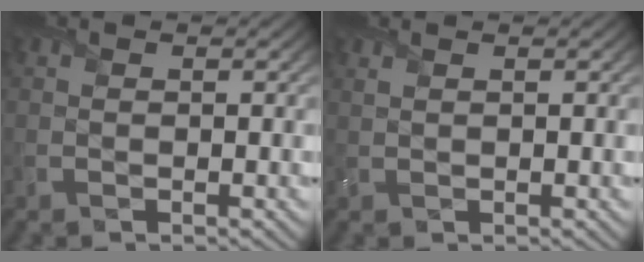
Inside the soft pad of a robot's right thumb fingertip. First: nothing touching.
{"total": 0.7, "force": [0.6, 0.0, 0.2], "torque": [-0.011, 0.001, 0.015]}